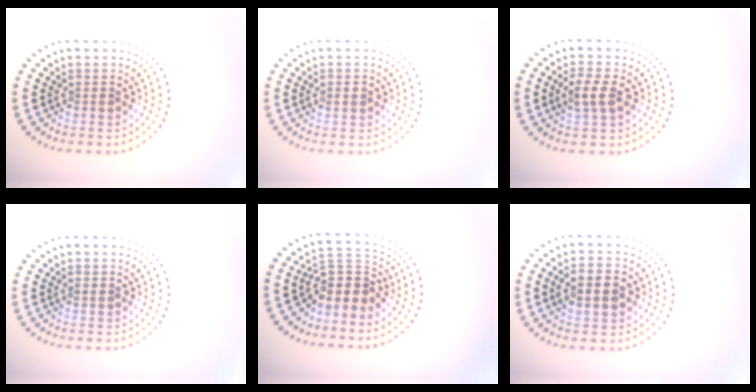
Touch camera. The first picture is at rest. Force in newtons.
{"total": 1.1, "press": 1.1, "slide": 0.2}
{"total": 2.7, "press": 2.6, "slide": 0.6}
{"total": 0.7, "press": 0.7, "slide": 0.1}
{"total": 3.8, "press": 3.1, "slide": 2.2}
{"total": 4.6, "press": 4.6, "slide": 0.4}